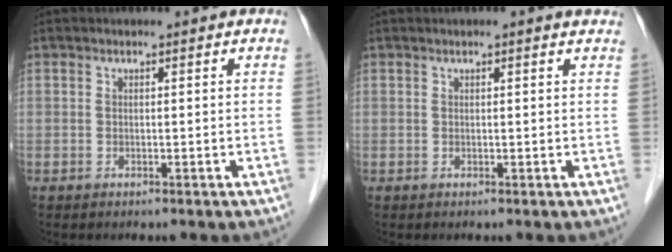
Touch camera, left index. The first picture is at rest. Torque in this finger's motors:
{"motor_torque": [0.63, -0.56, 0.10, 0.02]}